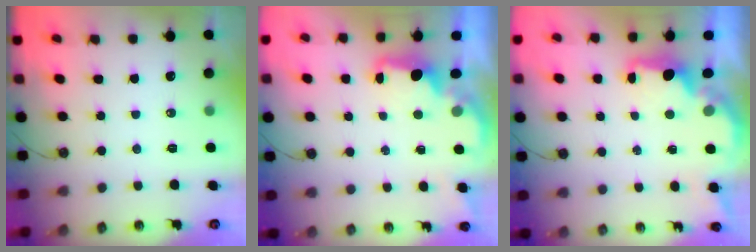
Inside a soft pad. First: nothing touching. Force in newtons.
{"total": 2.0, "press": 1.9, "slide": 0.8}
{"total": 2.1, "press": 1.9, "slide": 0.8}